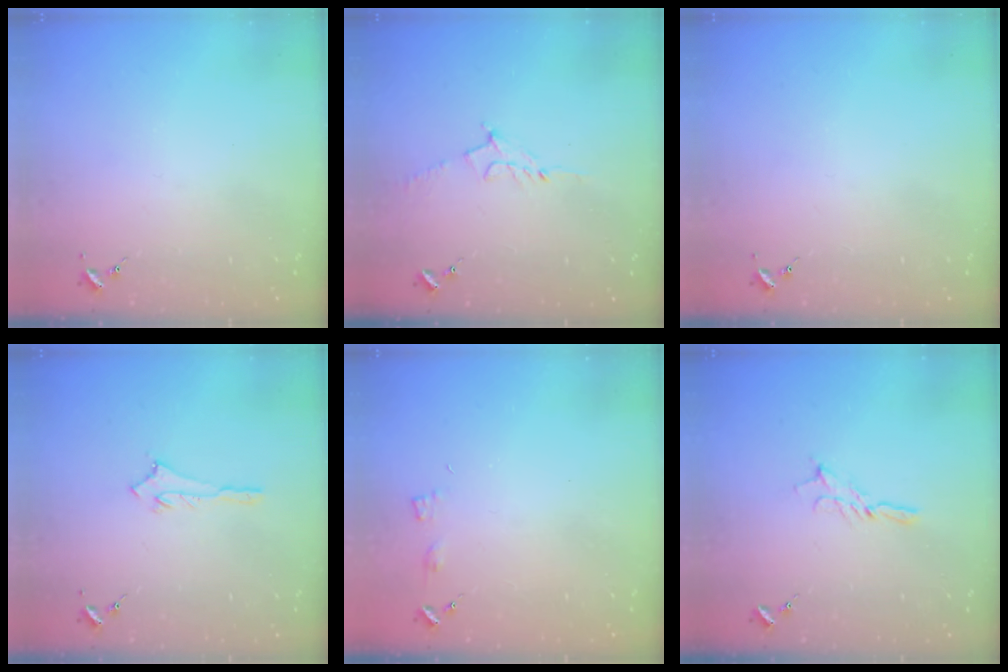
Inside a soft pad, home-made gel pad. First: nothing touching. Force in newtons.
{"total": 7.9, "press": 7.9, "slide": 1.0}
{"total": 0.0}
{"total": 2.9, "press": 2.9, "slide": 0.2}
{"total": 3.6, "press": 3.6, "slide": 0.5}
{"total": 5.6, "press": 5.6, "slide": 0.2}